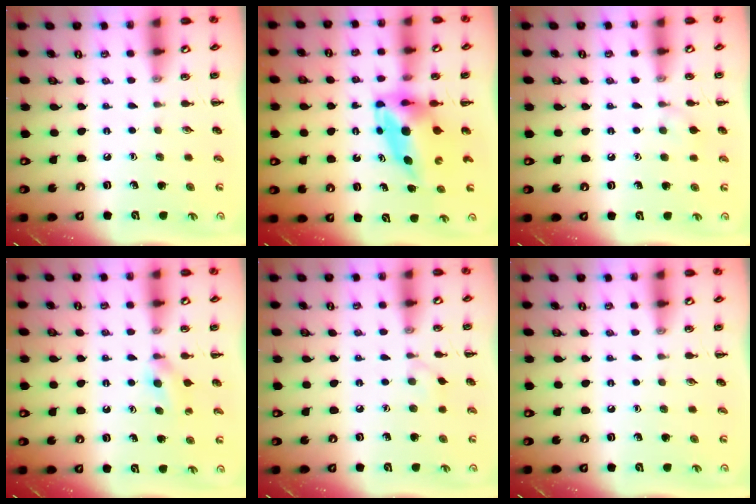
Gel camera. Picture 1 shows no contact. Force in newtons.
{"total": 6.5, "press": 6.2, "slide": 2.0}
{"total": 4.7, "press": 4.4, "slide": 1.7}
{"total": 4.9, "press": 4.6, "slide": 1.8}
{"total": 3.2, "press": 3.0, "slide": 1.2}
{"total": 0.0}